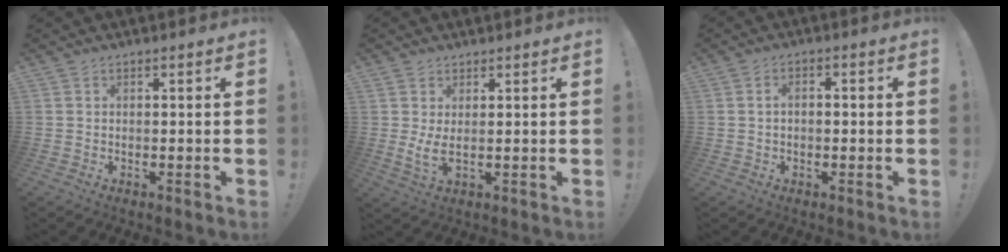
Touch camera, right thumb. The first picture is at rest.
{"total": 4.2, "force": [1.2, 1.4, 3.8], "torque": [-0.054, -0.018, 0.021]}
{"total": 2.3, "force": [-0.8, 1.4, 1.6], "torque": [-0.035, 0.011, -0.013]}